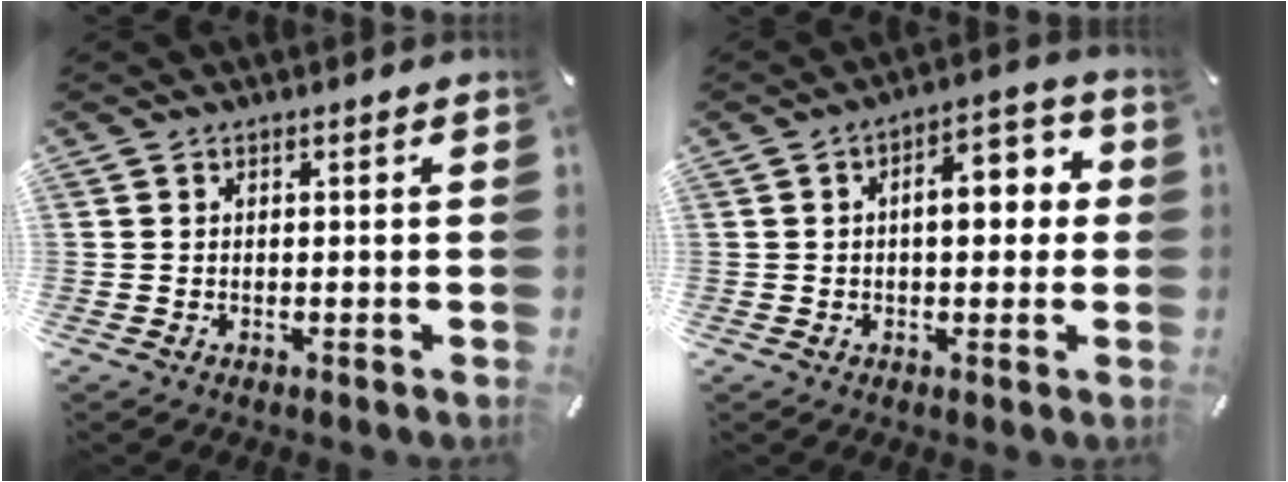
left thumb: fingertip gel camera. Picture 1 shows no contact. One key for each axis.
{"total": 8.7, "fx": 0.7, "fy": 4.8, "fz": 7.3, "tx": -0.089, "ty": 0.001, "tz": 0.002}